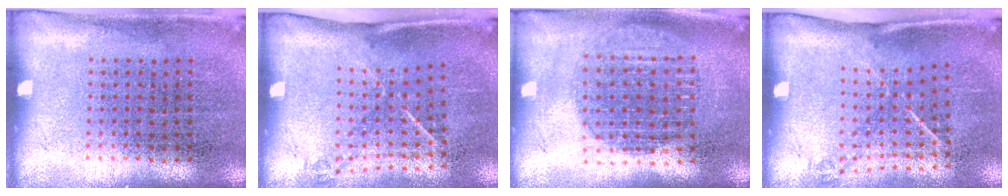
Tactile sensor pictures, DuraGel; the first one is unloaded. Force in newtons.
{"total": 1.5, "press": 1.0, "slide": 1.1}
{"total": 1.7, "press": 1.5, "slide": 0.9}
{"total": 1.5, "press": 1.0, "slide": 1.1}